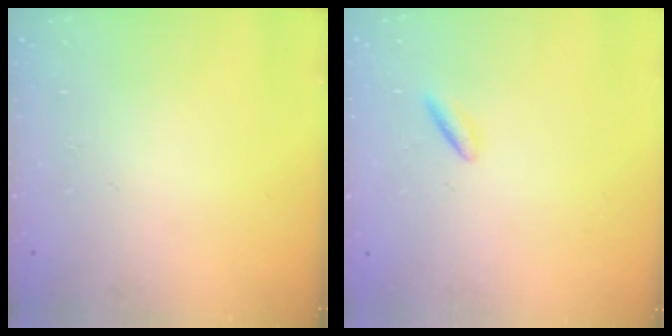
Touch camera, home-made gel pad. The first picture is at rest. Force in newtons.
{"total": 0.7, "press": 0.4, "slide": 0.5}